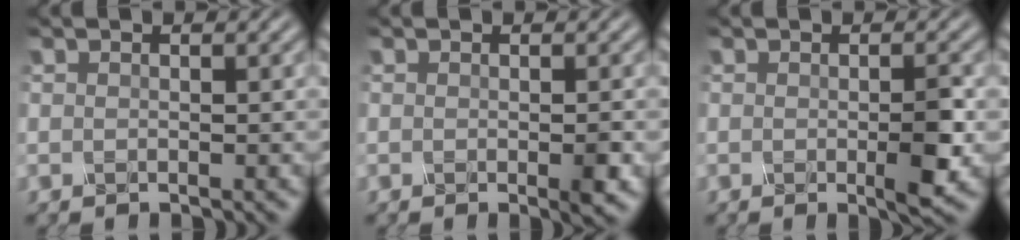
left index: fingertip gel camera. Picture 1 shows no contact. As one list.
[{"total": 1.9, "force": [-0.8, 0.2, 1.7], "torque": [-0.036, -0.005, -0.006]}, {"total": 2.7, "force": [-0.9, 0.2, 2.6], "torque": [-0.060, -0.006, -0.008]}]